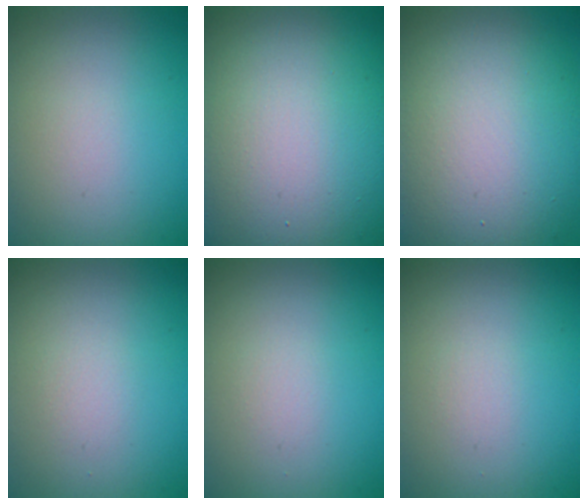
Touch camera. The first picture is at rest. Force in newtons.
{"total": 23.4, "press": 23.4, "slide": 1.4}
{"total": 13.9, "press": 13.9, "slide": 0.7}
{"total": 0.9, "press": 0.9, "slide": 0.1}
{"total": 0.6, "press": 0.6, "slide": 0.0}
{"total": 0.5, "press": 0.5, "slide": 0.0}